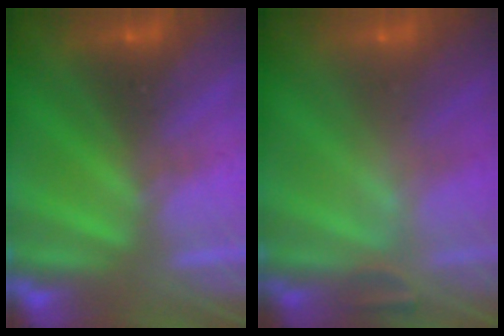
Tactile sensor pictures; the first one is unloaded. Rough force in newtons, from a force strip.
{"total": 2.4}